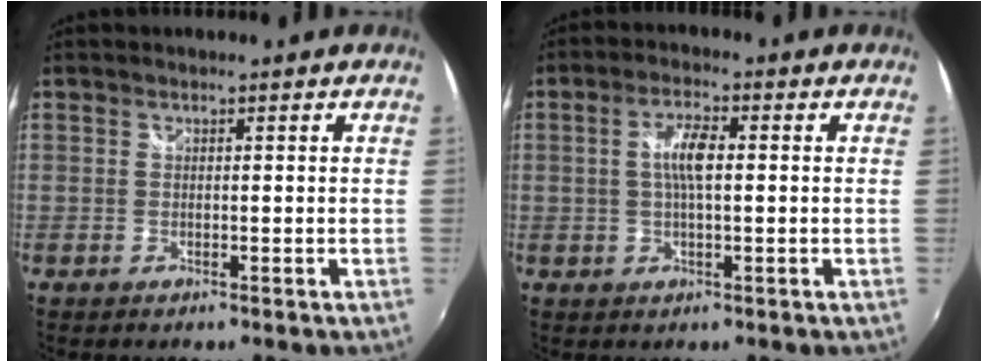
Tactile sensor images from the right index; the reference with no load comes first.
{"total": 5.1, "force": [0.4, 1.6, 4.8], "torque": [-0.091, 0.007, 0.008]}